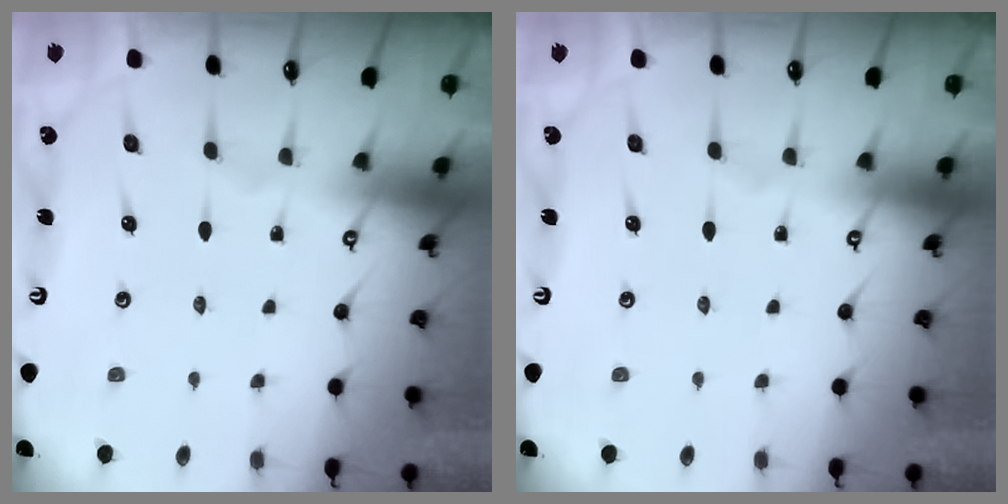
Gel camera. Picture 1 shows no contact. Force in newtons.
{"total": 0.0}